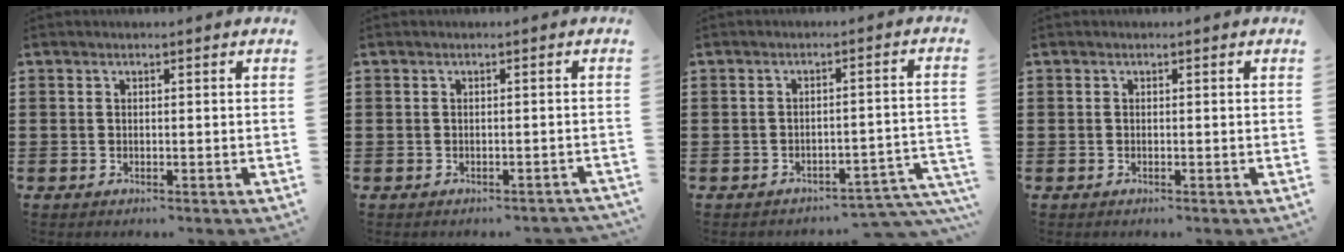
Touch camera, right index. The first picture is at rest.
{"total": 0.6, "force": [-0.5, 0.2, 0.2], "torque": [-0.006, -0.001, -0.010]}
{"total": 3.3, "force": [-3.0, 0.5, 1.3], "torque": [-0.024, 0.000, -0.062]}
{"total": 0.0}